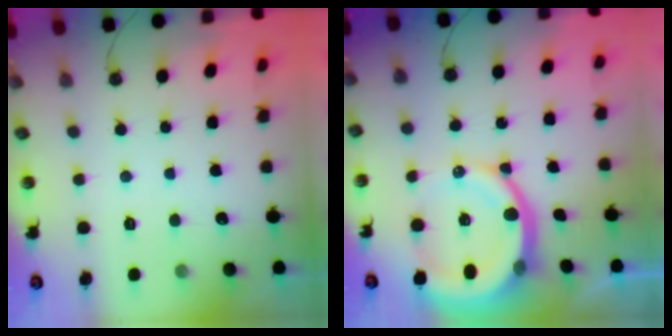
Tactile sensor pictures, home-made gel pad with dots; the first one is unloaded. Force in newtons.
{"total": 15.0, "press": 14.9, "slide": 2.0}